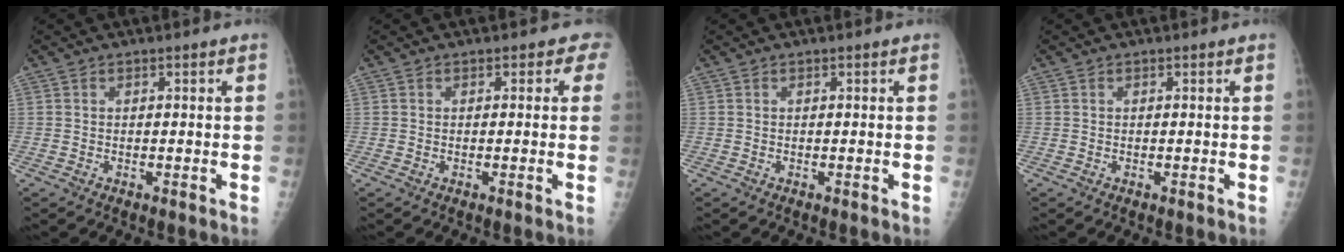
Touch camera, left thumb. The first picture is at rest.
{"total": 1.9, "force": [0.7, 1.5, 1.0], "torque": [0.016, 0.004, -0.002]}
{"total": 0.0}
{"total": 0.0}